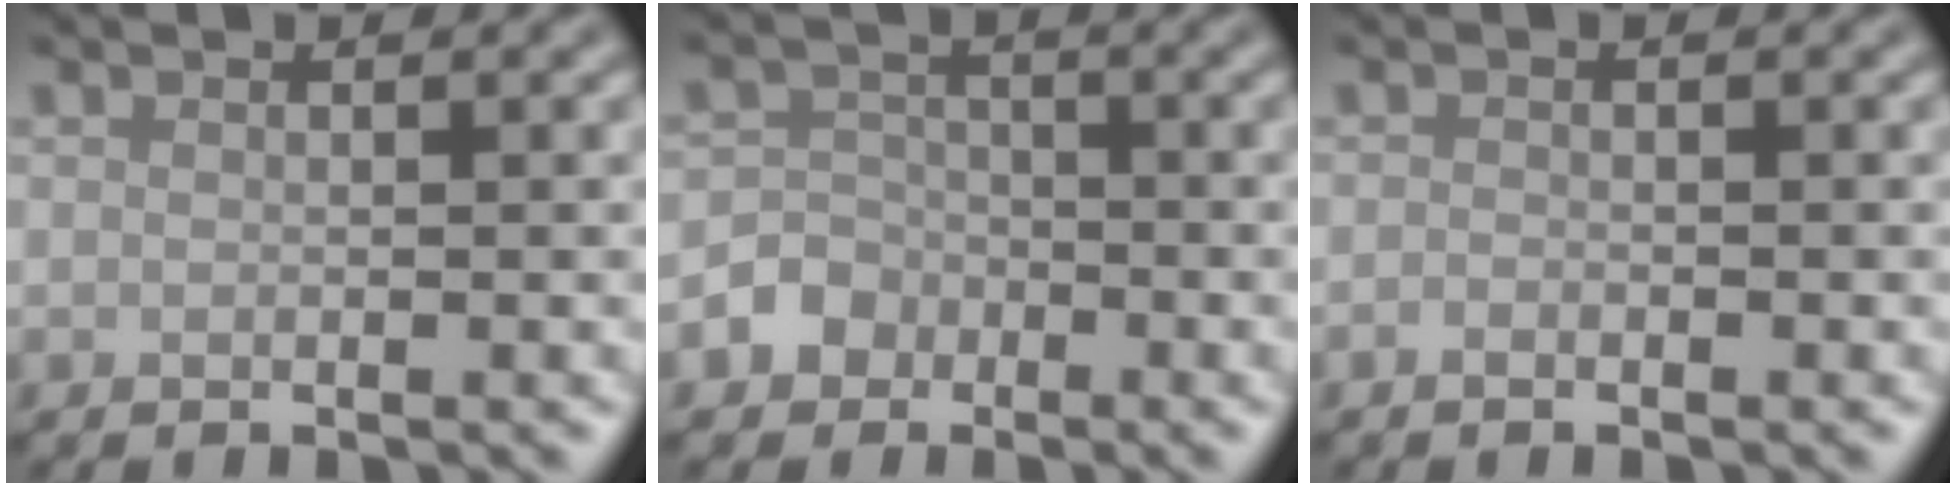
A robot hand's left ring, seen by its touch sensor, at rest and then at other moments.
{"total": 3.0, "force": [-1.6, 2.5, 0.3], "torque": [0.018, 0.008, -0.045]}
{"total": 0.7, "force": [-0.5, 0.3, 0.3], "torque": [-0.005, 0.000, -0.011]}